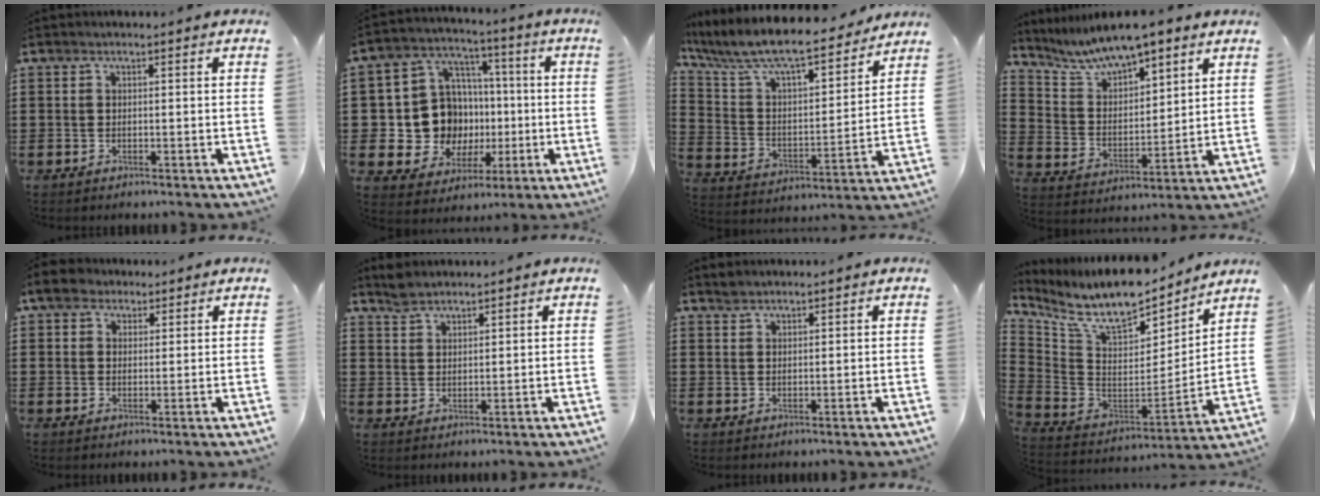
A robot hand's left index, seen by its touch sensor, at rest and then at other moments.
{"total": 12.2, "force": [-0.5, 11.3, 4.5], "torque": [-0.123, 0.004, 0.005]}
{"total": 9.1, "force": [8.0, 1.1, 4.2], "torque": [-0.120, -0.062, 0.131]}
{"total": 7.7, "force": [6.8, 1.7, 3.3], "torque": [-0.092, -0.027, 0.118]}
{"total": 4.7, "force": [3.0, 2.9, 2.0], "torque": [-0.046, 0.011, 0.054]}
{"total": 2.8, "force": [2.5, 0.9, 0.6], "torque": [-0.017, 0.002, 0.050]}
{"total": 1.4, "force": [1.3, 0.4, 0.1], "torque": [-0.004, 0.000, 0.027]}
{"total": 10.9, "force": [8.7, 3.5, 5.5], "torque": [-0.139, -0.063, 0.154]}